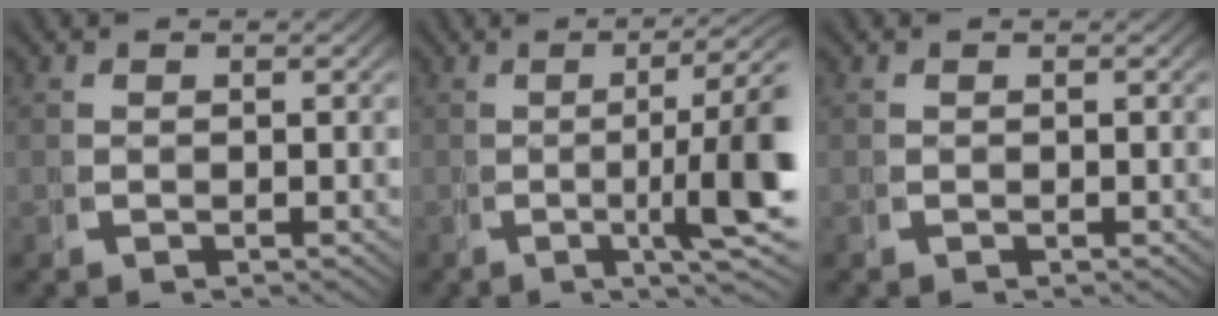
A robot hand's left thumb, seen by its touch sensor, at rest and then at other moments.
{"total": 8.6, "force": [0.6, 2.3, 8.3], "torque": [-0.116, 0.003, -0.003]}
{"total": 0.0}